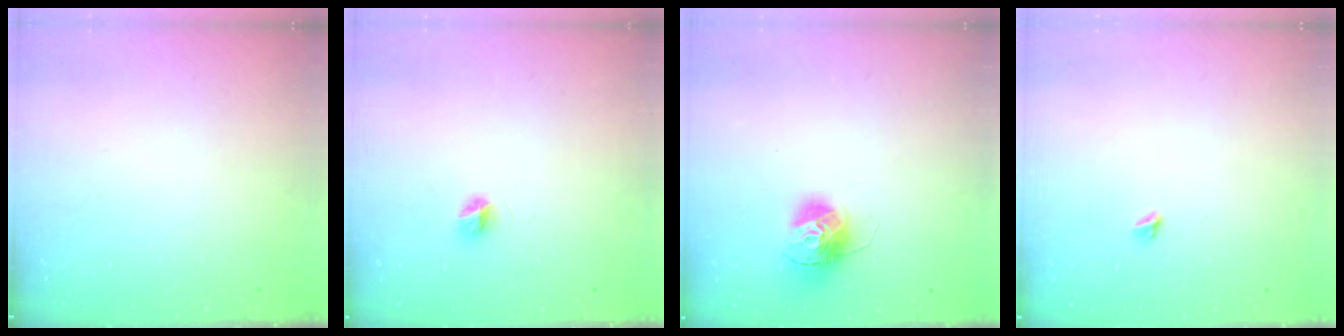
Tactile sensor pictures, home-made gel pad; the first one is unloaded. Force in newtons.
{"total": 5.0, "press": 5.0, "slide": 0.6}
{"total": 13.6, "press": 13.5, "slide": 1.3}
{"total": 3.9, "press": 3.8, "slide": 0.5}